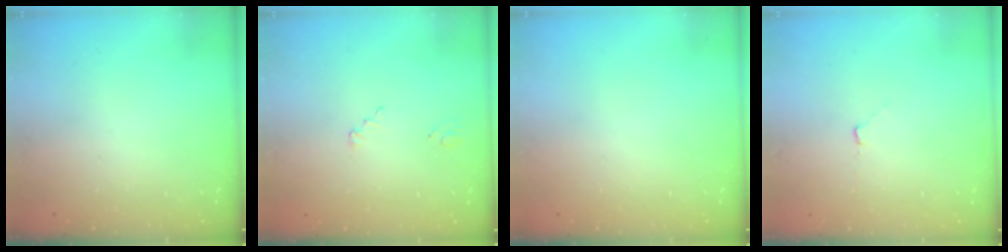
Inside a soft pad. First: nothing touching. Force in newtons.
{"total": 2.2, "press": 2.2, "slide": 0.2}
{"total": 0.0}
{"total": 2.9, "press": 2.8, "slide": 0.4}